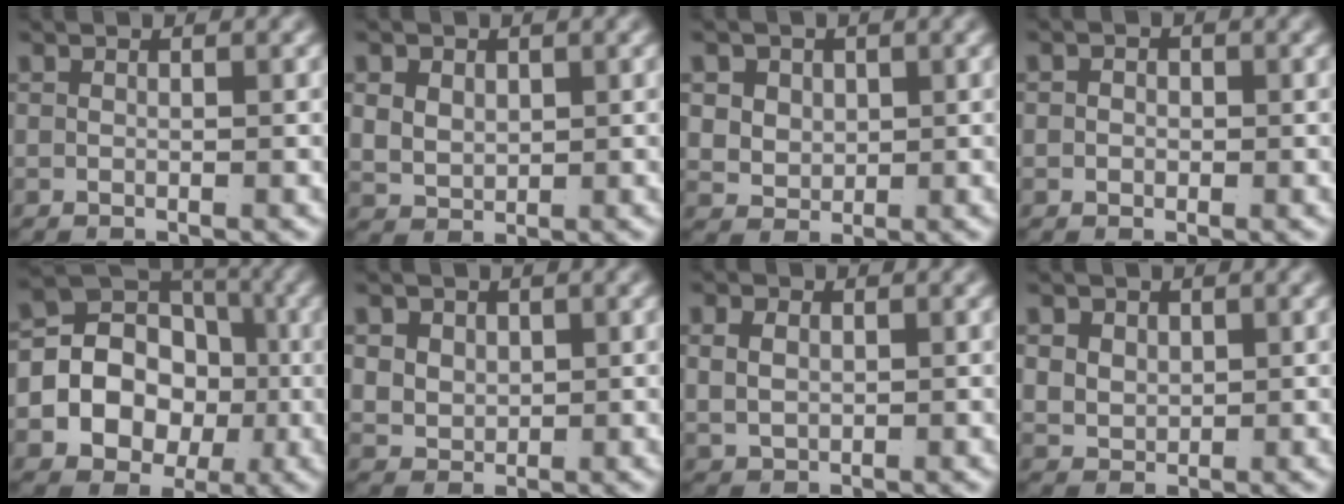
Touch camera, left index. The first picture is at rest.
{"total": 3.6, "force": [0.8, 3.1, 1.7], "torque": [-0.051, -0.018, 0.028]}
{"total": 4.9, "force": [0.9, 4.4, 2.0], "torque": [-0.055, -0.020, 0.026]}
{"total": 1.1, "force": [-0.3, 1.0, 0.3], "torque": [-0.005, -0.004, -0.005]}
{"total": 14.7, "force": [-1.7, 12.7, 7.1], "torque": [-0.161, -0.046, -0.025]}
{"total": 4.1, "force": [0.7, 3.7, 1.7], "torque": [-0.049, -0.019, 0.026]}
{"total": 2.3, "force": [0.6, 1.8, 1.4], "torque": [-0.029, -0.005, 0.022]}
{"total": 3.6, "force": [0.8, 3.1, 1.5], "torque": [-0.046, -0.018, 0.028]}